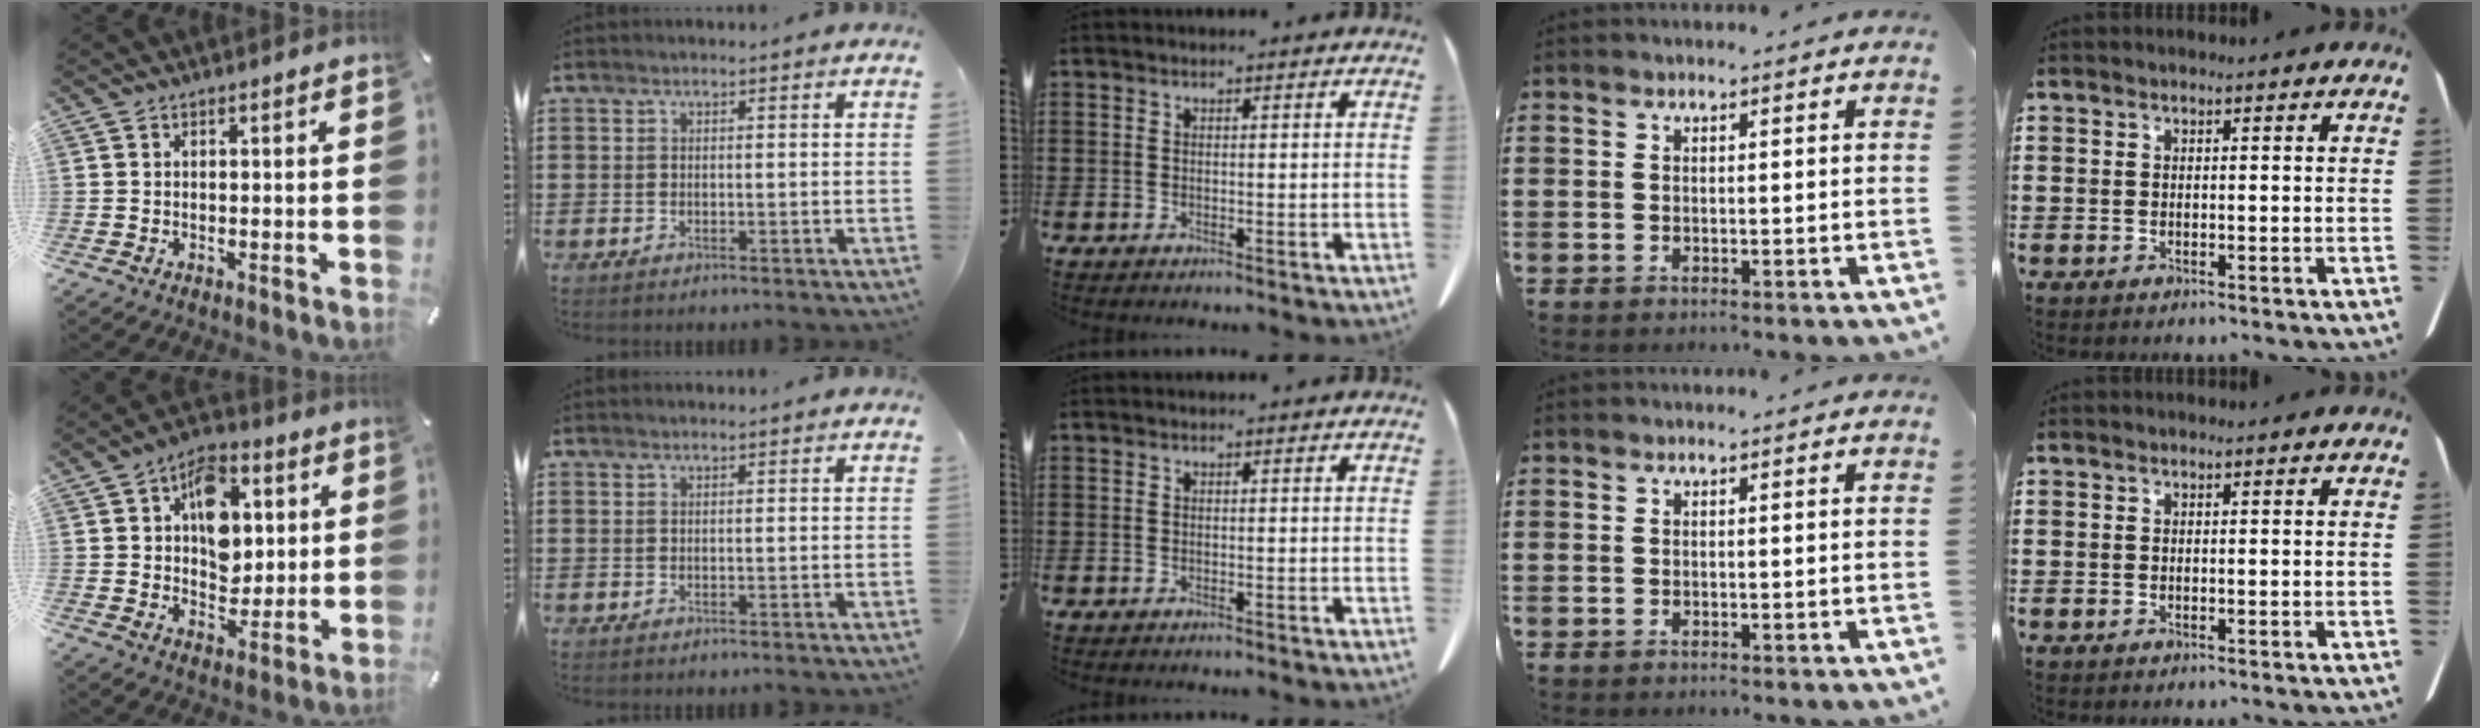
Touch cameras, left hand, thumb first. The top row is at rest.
{"thumb": {"total": 11.8, "force": [2.8, 9.0, 7.1], "torque": [-0.095, 0.003, 0.050]}}